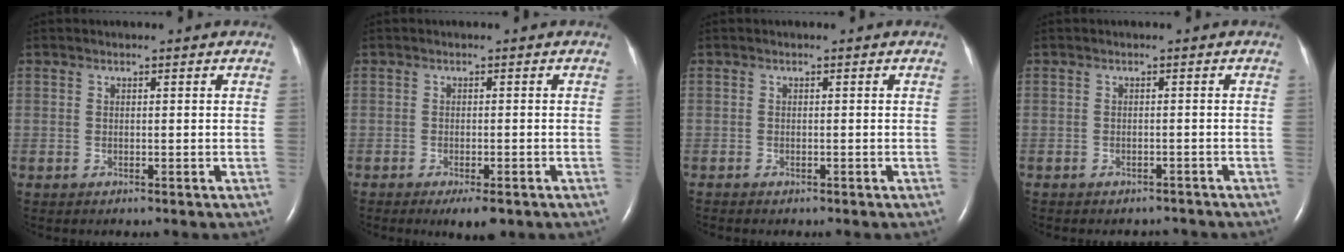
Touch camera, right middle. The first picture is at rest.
{"total": 3.8, "force": [-2.4, 1.0, 2.7], "torque": [-0.037, -0.005, -0.031]}
{"total": 0.6, "force": [-0.5, 0.2, 0.2], "torque": [-0.009, -0.001, -0.008]}
{"total": 4.1, "force": [-3.7, 1.6, 0.8], "torque": [-0.009, 0.002, -0.042]}